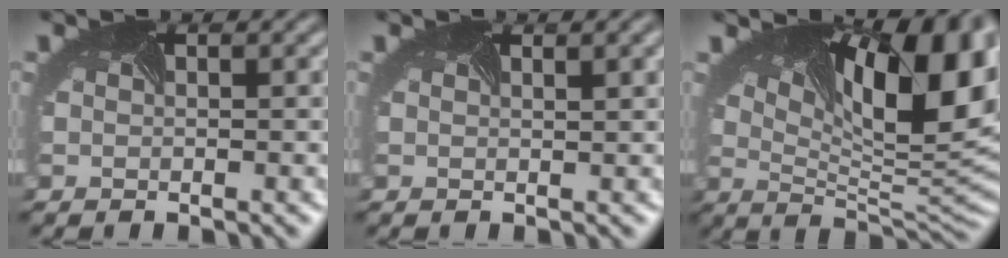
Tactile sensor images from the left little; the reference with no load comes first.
{"total": 2.5, "force": [1.3, 0.9, 1.9], "torque": [-0.015, 0.018, 0.002]}
{"total": 14.5, "force": [5.2, 6.0, 12.1], "torque": [-0.158, 0.008, 0.089]}